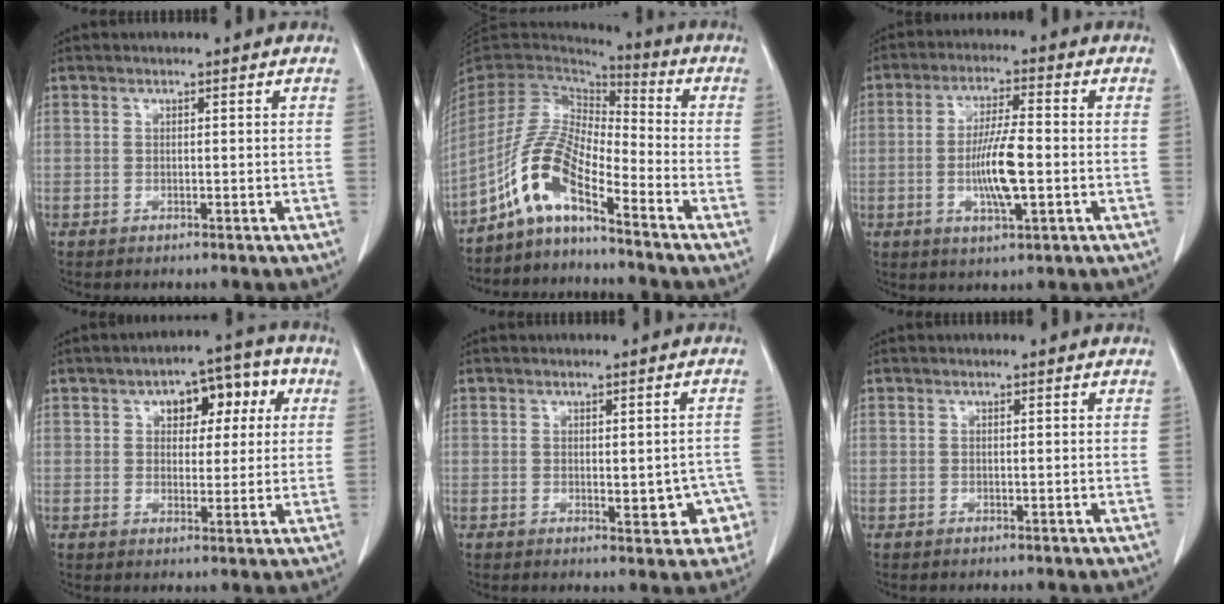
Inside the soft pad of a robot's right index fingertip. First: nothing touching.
{"total": 9.8, "force": [-6.2, 2.1, 7.2], "torque": [-0.166, 0.016, -0.126]}
{"total": 8.4, "force": [-1.6, 1.3, 8.1], "torque": [-0.155, -0.003, -0.031]}
{"total": 8.5, "force": [2.9, 4.6, 6.5], "torque": [-0.073, 0.034, 0.037]}
{"total": 5.4, "force": [-1.6, 2.3, 4.6], "torque": [-0.041, 0.009, -0.014]}
{"total": 0.0}